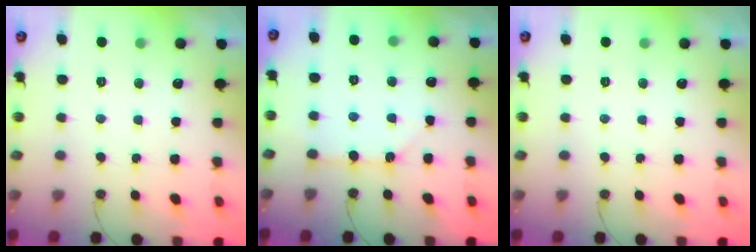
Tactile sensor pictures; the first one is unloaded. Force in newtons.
{"total": 4.1, "press": 4.1, "slide": 0.4}
{"total": 0.0}